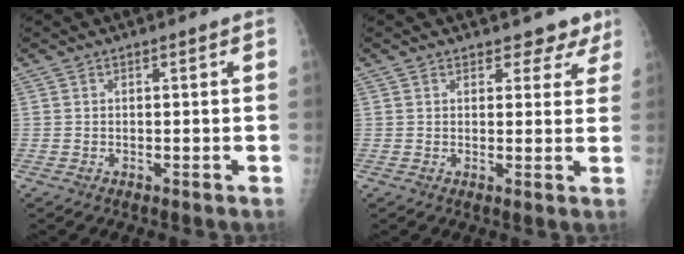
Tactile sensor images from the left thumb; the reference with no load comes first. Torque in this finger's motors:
{"motor_torque": [0.38, 0.33, -0.13, -0.18, 0.03]}